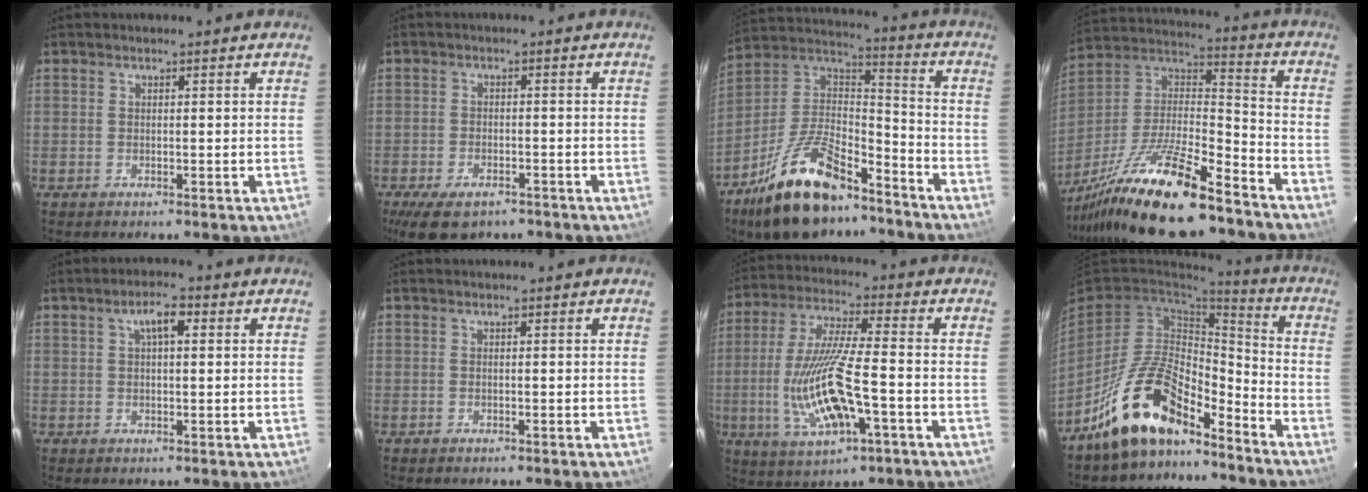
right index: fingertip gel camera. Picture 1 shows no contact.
{"total": 8.5, "force": [-5.9, 4.2, 4.5], "torque": [-0.105, -0.015, -0.095]}
{"total": 21.1, "force": [-14.2, 8.4, 13.2], "torque": [-0.265, 0.005, -0.246]}
{"total": 23.0, "force": [-17.2, 5.0, 14.5], "torque": [-0.289, -0.015, -0.300]}
{"total": 3.9, "force": [1.3, 1.5, 3.4], "torque": [-0.061, 0.014, 0.024]}
{"total": 0.0}
{"total": 15.8, "force": [-4.6, 3.9, 14.7], "torque": [-0.305, -0.014, -0.077]}
{"total": 15.3, "force": [-11.3, 6.1, 8.3], "torque": [-0.172, 0.022, -0.201]}